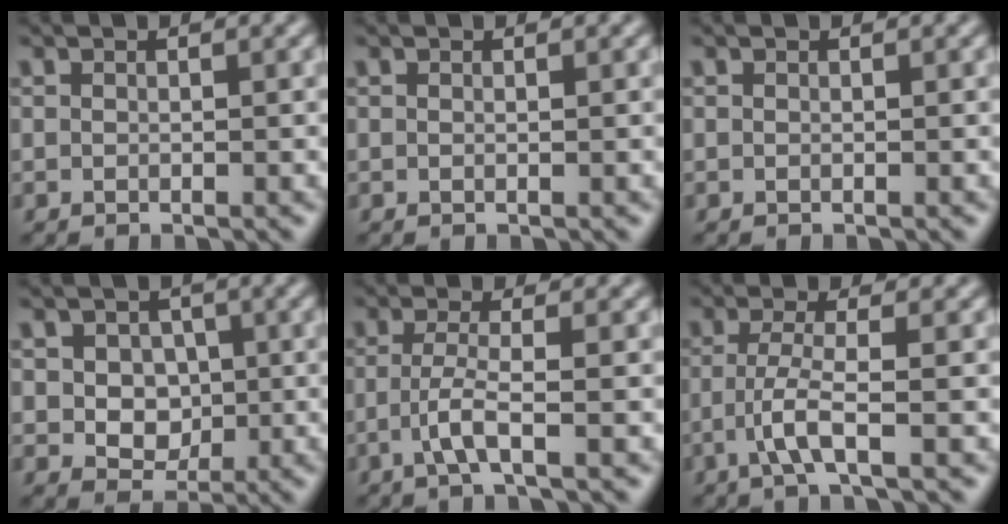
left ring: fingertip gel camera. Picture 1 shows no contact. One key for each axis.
{"total": 0.0}
{"total": 0.0}
{"total": 3.7, "fx": 0.2, "fy": 3.0, "fz": 2.0, "tx": -0.027, "ty": -0.001, "tz": -0.005}
{"total": 2.5, "fx": -0.8, "fy": 0.3, "fz": 2.4, "tx": -0.053, "ty": 0.002, "tz": -0.025}
{"total": 2.8, "fx": -1.0, "fy": 0.3, "fz": 2.6, "tx": -0.060, "ty": 0.003, "tz": -0.028}